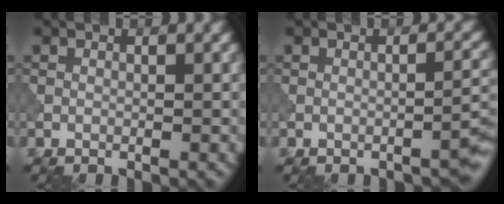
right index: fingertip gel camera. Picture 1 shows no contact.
{"total": 2.0, "force": [-1.4, 0.3, 1.3], "torque": [-0.014, 0.011, -0.025]}